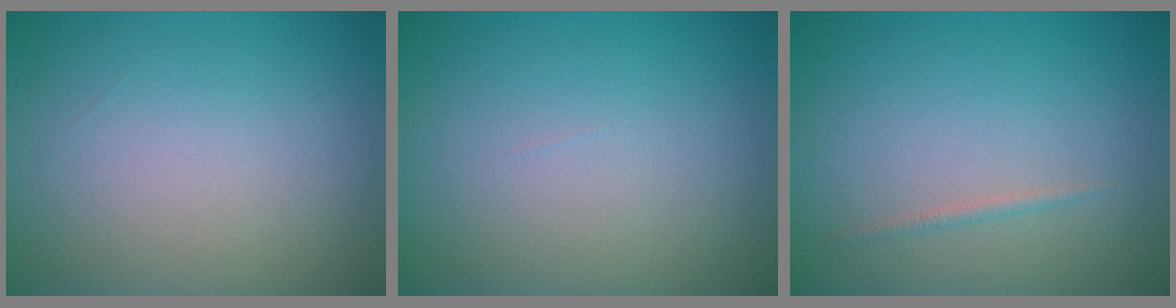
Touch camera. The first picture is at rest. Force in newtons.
{"total": 0.0}
{"total": 0.6, "press": 0.6, "slide": 0.1}